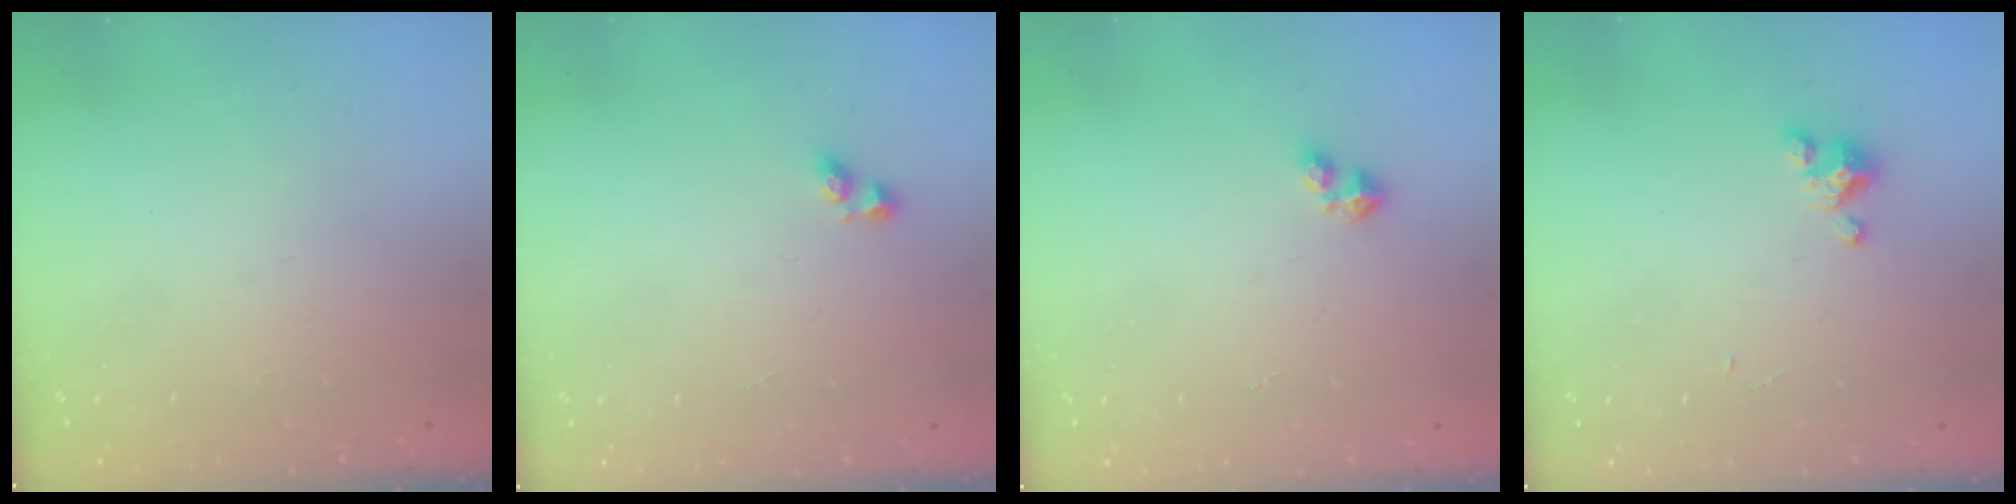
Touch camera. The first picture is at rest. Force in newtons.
{"total": 2.5, "press": 2.2, "slide": 1.3}
{"total": 2.4, "press": 2.4, "slide": 0.5}
{"total": 2.3, "press": 2.2, "slide": 0.4}